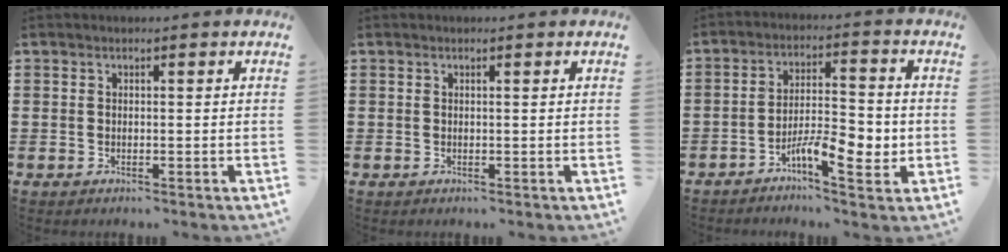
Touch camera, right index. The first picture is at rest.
{"total": 0.0}
{"total": 7.8, "force": [-3.3, 2.5, 6.6], "torque": [-0.105, 0.009, -0.054]}